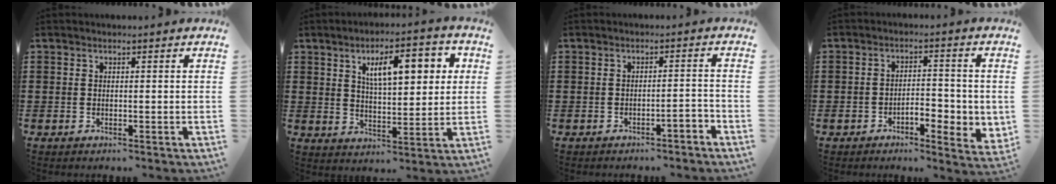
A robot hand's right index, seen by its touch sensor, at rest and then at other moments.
{"total": 9.4, "force": [3.6, 3.5, 8.0], "torque": [-0.137, 0.005, 0.055]}
{"total": 2.2, "force": [-1.9, 0.1, 1.1], "torque": [-0.022, 0.003, -0.038]}
{"total": 4.6, "force": [-2.0, 2.3, 3.5], "torque": [-0.054, 0.006, -0.039]}